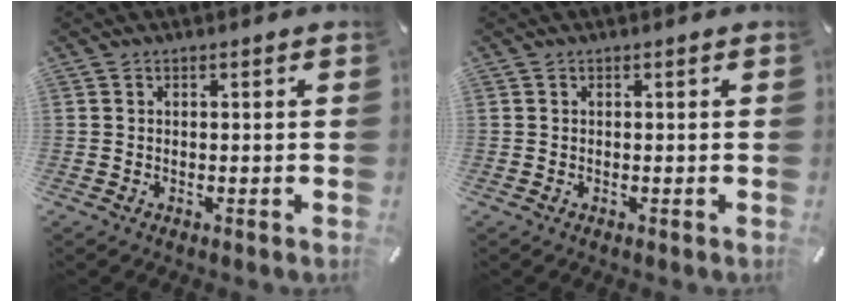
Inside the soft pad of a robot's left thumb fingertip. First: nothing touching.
{"total": 0.0}